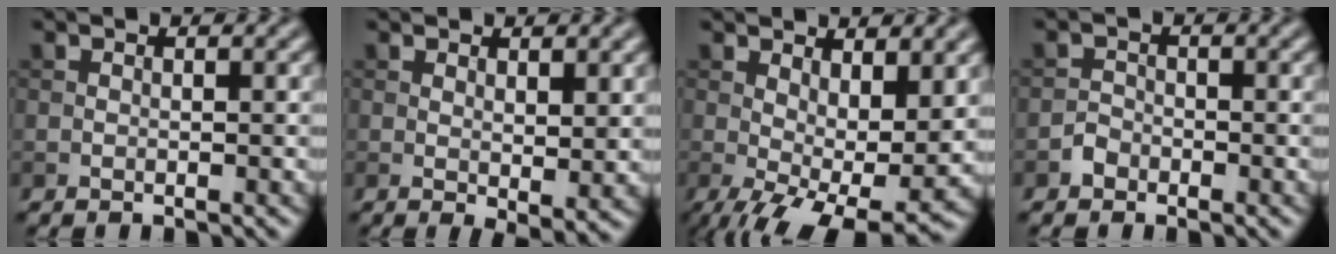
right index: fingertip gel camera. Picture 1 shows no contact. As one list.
[{"total": 2.5, "force": [0.8, 0.6, 2.2], "torque": [-0.034, -0.010, 0.020]}, {"total": 9.5, "force": [-1.1, 4.1, 8.5], "torque": [-0.146, -0.021, -0.003]}, {"total": 1.2, "force": [-0.8, 0.9, 0.2], "torque": [0.002, 0.005, -0.015]}]